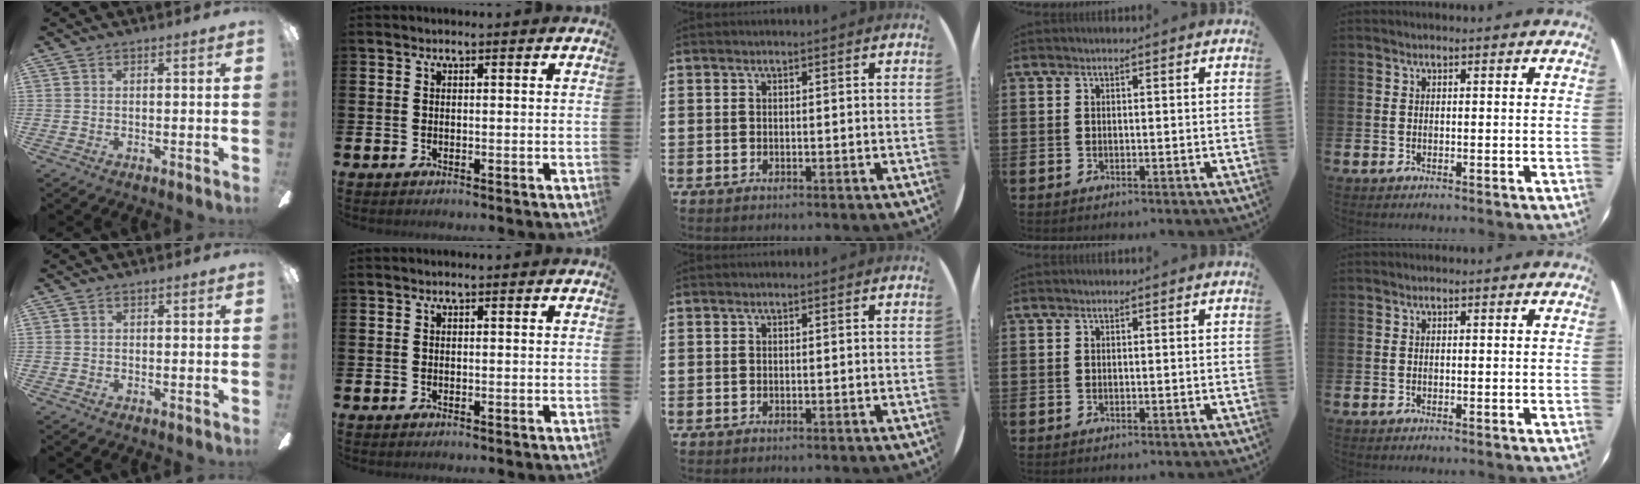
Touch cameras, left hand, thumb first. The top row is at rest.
{"thumb": {"total": 0.5, "force": [0.1, 0.5, 0.2], "torque": [-0.003, 0.005, 0.000]}}